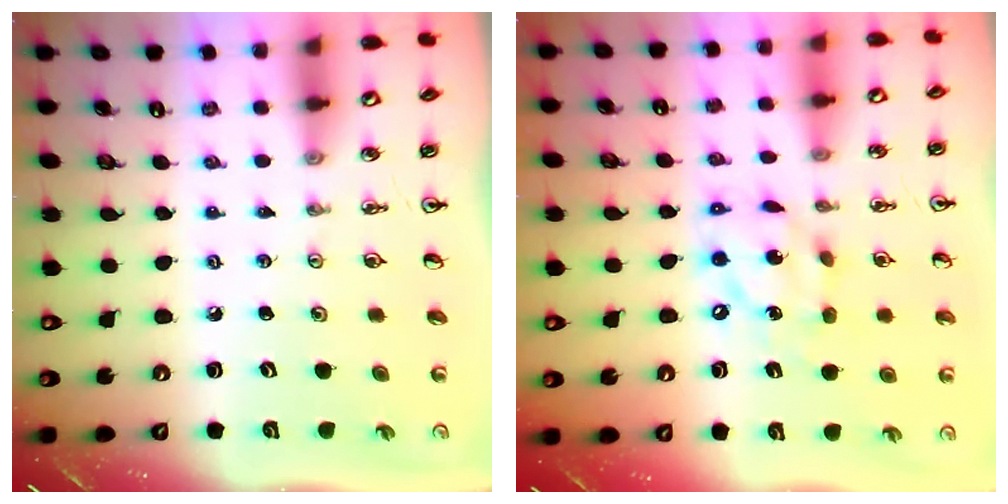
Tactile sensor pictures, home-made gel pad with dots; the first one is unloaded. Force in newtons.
{"total": 12.3, "press": 12.3, "slide": 1.1}